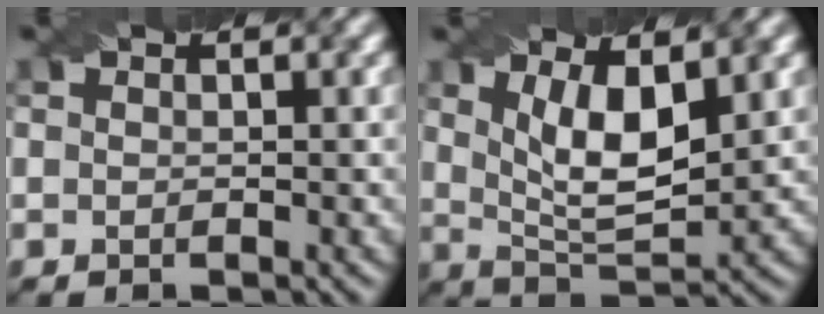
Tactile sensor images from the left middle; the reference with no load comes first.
{"total": 5.9, "force": [2.0, 2.1, 5.1], "torque": [-0.100, -0.010, 0.042]}